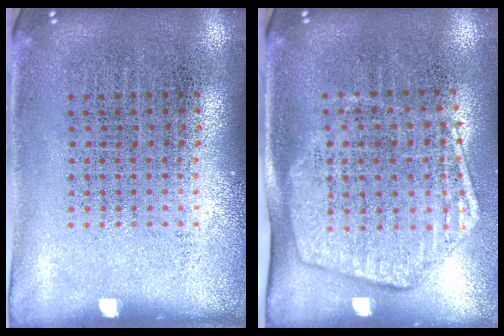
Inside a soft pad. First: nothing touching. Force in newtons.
{"total": 1.9, "press": 1.6, "slide": 1.1}